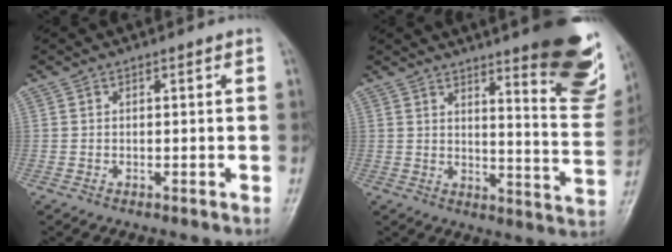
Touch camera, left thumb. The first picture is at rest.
{"total": 19.8, "force": [12.5, 4.1, 14.7], "torque": [-0.152, -0.088, 0.158]}